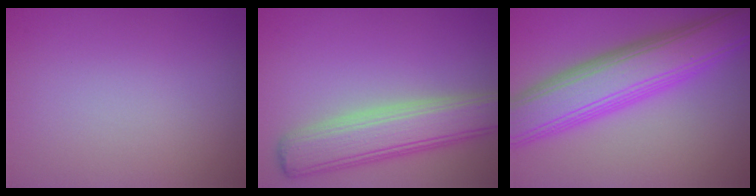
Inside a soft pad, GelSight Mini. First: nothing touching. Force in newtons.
{"total": 6.5, "press": 6.5, "slide": 0.5}
{"total": 8.9, "press": 8.9, "slide": 0.0}